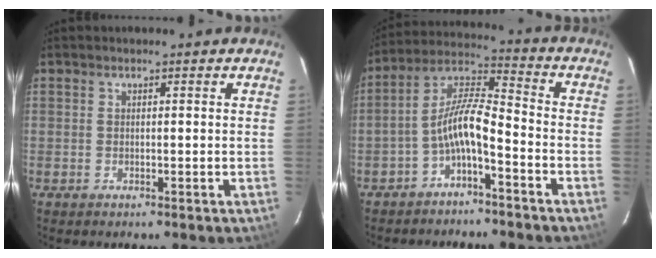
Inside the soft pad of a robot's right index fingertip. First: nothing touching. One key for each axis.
{"total": 8.9, "fx": -4.4, "fy": 2.3, "fz": 7.3, "tx": -0.165, "ty": 0.019, "tz": -0.082}